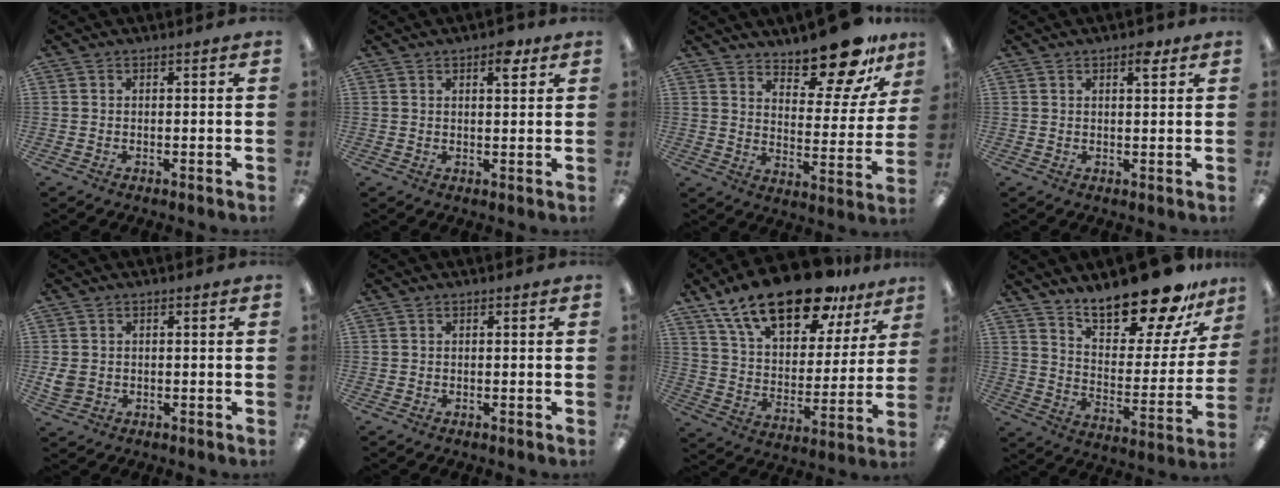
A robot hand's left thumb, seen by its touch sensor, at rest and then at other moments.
{"total": 4.8, "force": [2.9, 1.9, 3.3], "torque": [-0.032, -0.011, 0.041]}
{"total": 15.9, "force": [13.3, 5.3, 6.8], "torque": [-0.087, -0.104, 0.229]}
{"total": 3.5, "force": [2.2, 1.2, 2.4], "torque": [-0.019, -0.010, 0.031]}
{"total": 3.1, "force": [0.0, 2.7, 1.5], "torque": [-0.018, 0.003, 0.001]}
{"total": 0.0}
{"total": 22.1, "force": [15.4, 9.2, 12.9], "torque": [-0.215, -0.087, 0.268]}
{"total": 20.9, "force": [17.8, 6.0, 9.3], "torque": [-0.145, -0.127, 0.301]}